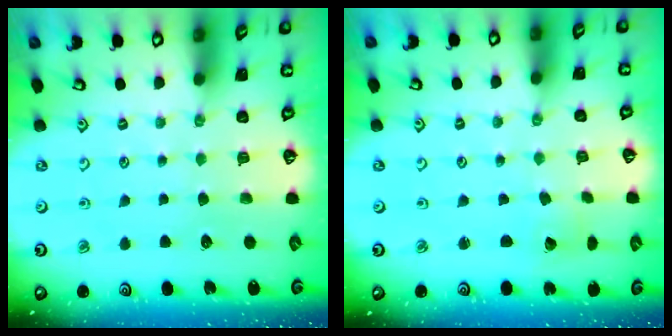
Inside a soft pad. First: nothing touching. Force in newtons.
{"total": 1.4, "press": 1.4, "slide": 0.1}